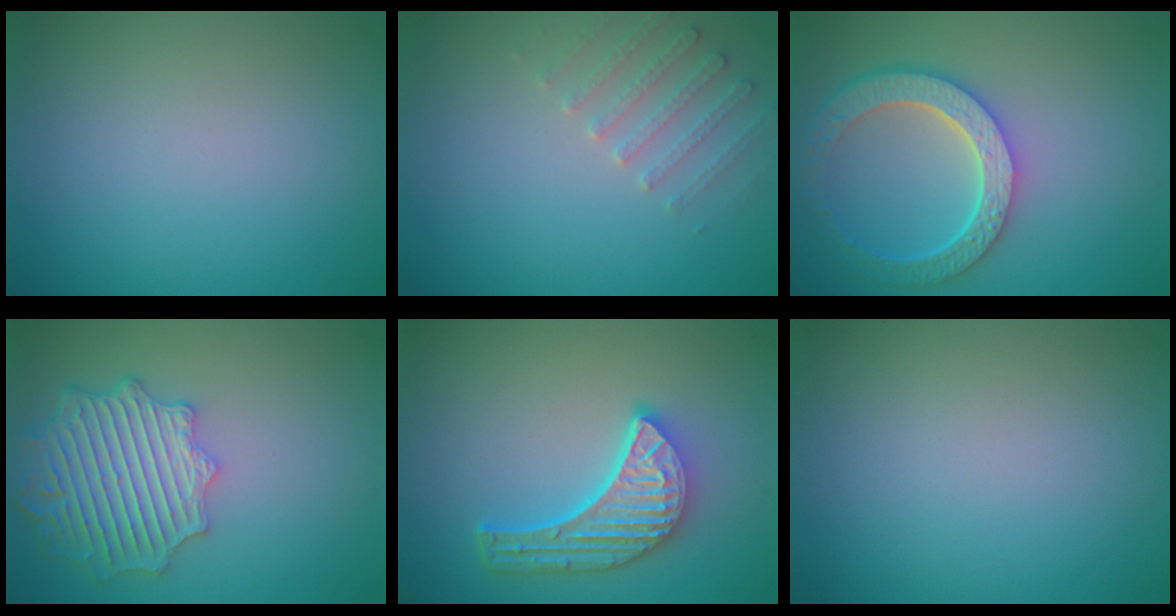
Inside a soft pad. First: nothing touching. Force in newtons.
{"total": 2.3, "press": 2.2, "slide": 0.6}
{"total": 6.5, "press": 5.1, "slide": 4.0}
{"total": 6.1, "press": 5.4, "slide": 2.9}
{"total": 5.7, "press": 4.4, "slide": 3.6}
{"total": 0.0}